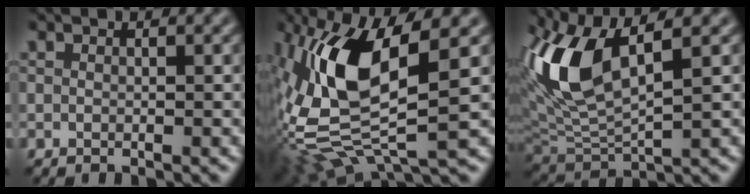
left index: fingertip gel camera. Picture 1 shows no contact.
{"total": 12.6, "force": [1.3, 4.6, 11.7], "torque": [-0.249, -0.001, 0.023]}
{"total": 9.2, "force": [3.0, 3.9, 7.7], "torque": [-0.178, 0.003, 0.058]}